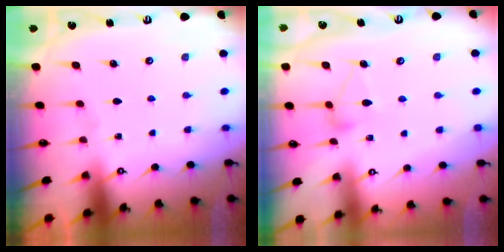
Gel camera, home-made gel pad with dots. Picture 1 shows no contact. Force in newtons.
{"total": 8.2, "press": 8.2, "slide": 0.3}